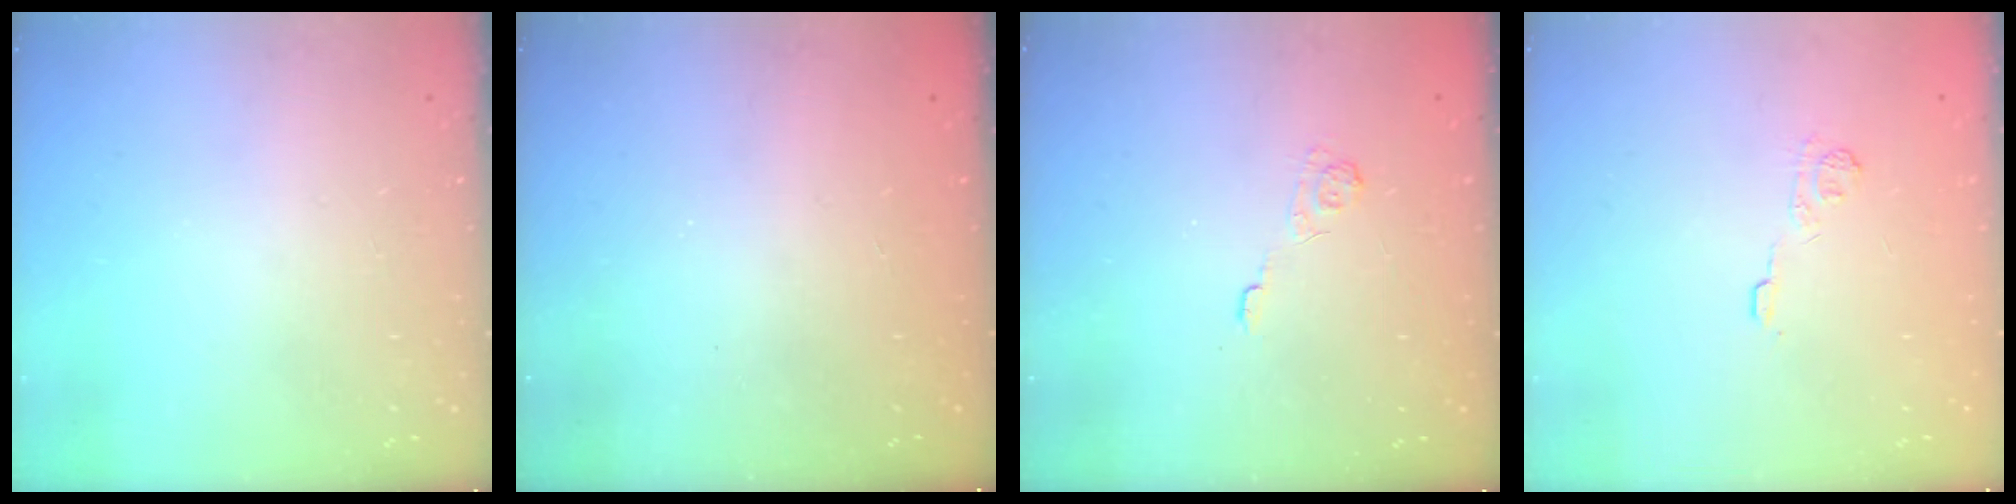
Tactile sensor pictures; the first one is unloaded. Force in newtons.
{"total": 2.5, "press": 2.4, "slide": 0.8}
{"total": 2.7, "press": 2.2, "slide": 1.5}
{"total": 4.1, "press": 3.8, "slide": 1.5}